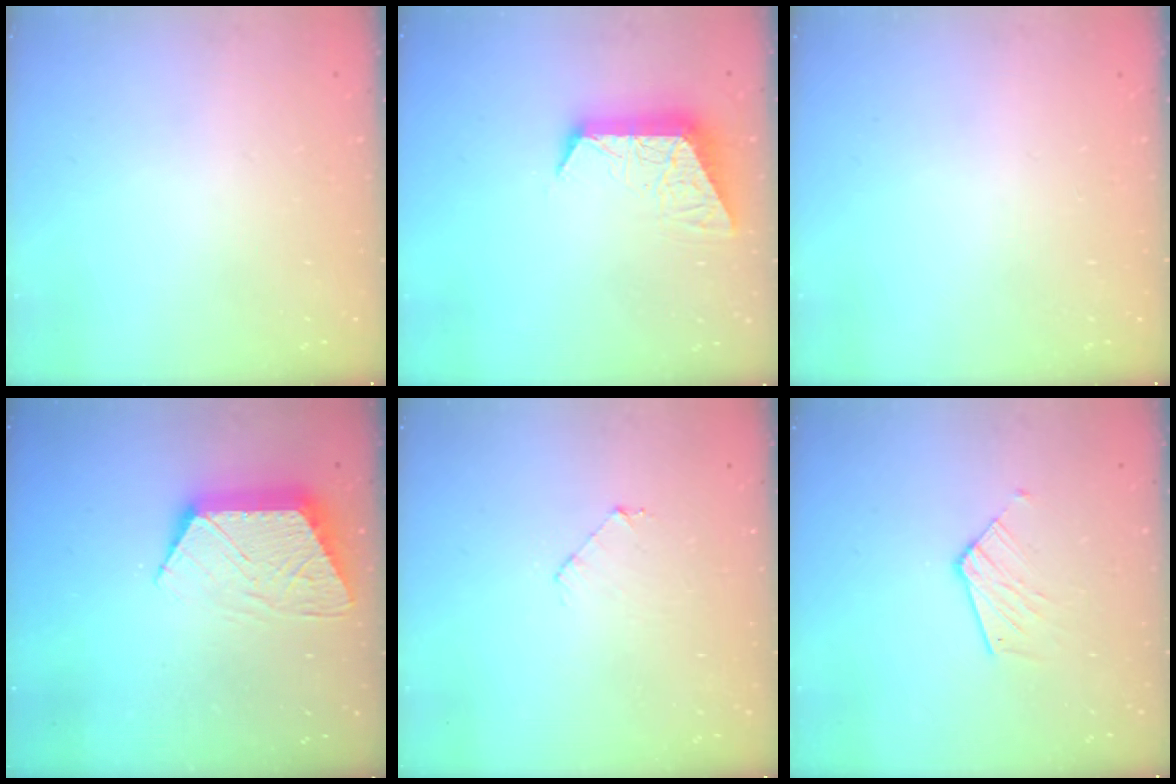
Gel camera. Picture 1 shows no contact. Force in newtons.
{"total": 11.0, "press": 11.0, "slide": 0.5}
{"total": 0.0}
{"total": 11.2, "press": 11.2, "slide": 0.7}
{"total": 3.8, "press": 3.8, "slide": 0.3}
{"total": 7.7, "press": 7.6, "slide": 0.5}